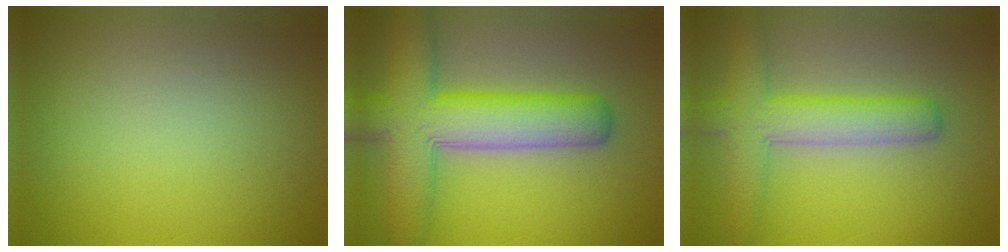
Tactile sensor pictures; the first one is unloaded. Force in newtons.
{"total": 9.8, "press": 9.8, "slide": 0.3}
{"total": 5.6, "press": 5.6, "slide": 0.1}